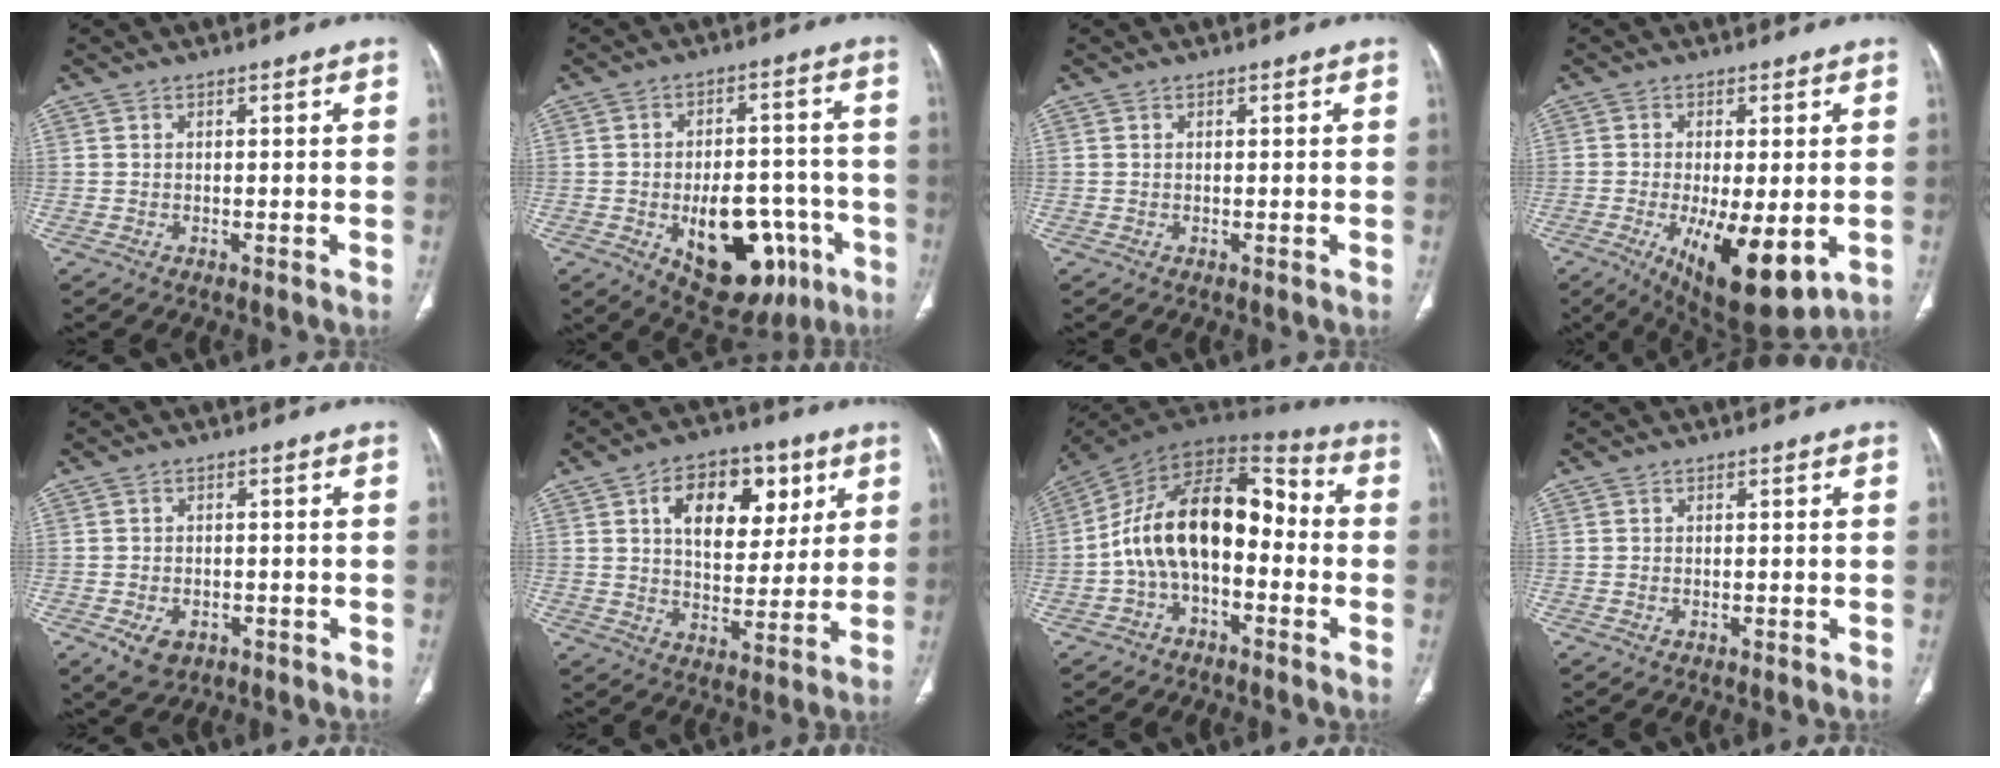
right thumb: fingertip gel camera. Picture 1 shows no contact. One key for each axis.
{"total": 18.5, "fx": -6.7, "fy": 10.6, "fz": 13.6, "tx": -0.156, "ty": 0.032, "tz": -0.074}
{"total": 0.0}
{"total": 14.8, "fx": -4.1, "fy": 5.4, "fz": 13.1, "tx": -0.201, "ty": -0.022, "tz": -0.046}
{"total": 5.4, "fx": -2.5, "fy": 3.7, "fz": 3.0, "tx": -0.050, "ty": 0.007, "tz": -0.030}
{"total": 15.7, "fx": 5.7, "fy": 9.7, "fz": 11.0, "tx": -0.122, "ty": -0.010, "tz": 0.094}
{"total": 17.5, "fx": -2.4, "fy": 10.1, "fz": 14.1, "tx": -0.219, "ty": 0.073, "tz": -0.053}
{"total": 0.6, "fx": -0.3, "fy": 0.4, "fz": 0.4, "tx": -0.012, "ty": 0.006, "tz": -0.001}